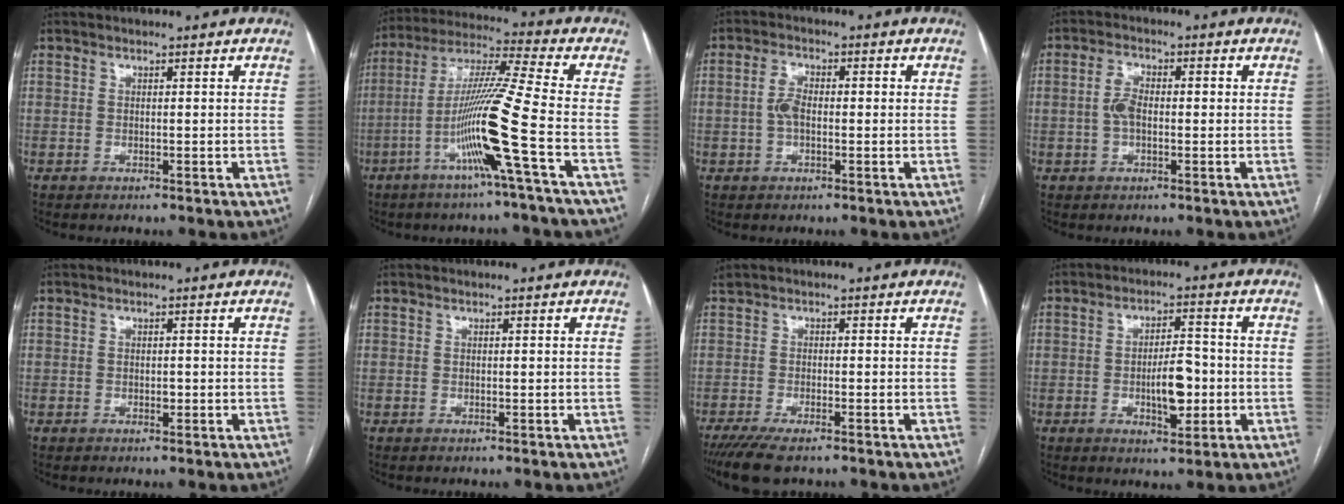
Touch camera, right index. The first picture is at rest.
{"total": 13.9, "force": [-5.0, -2.4, 12.8], "torque": [-0.246, -0.007, -0.102]}
{"total": 3.8, "force": [-0.1, 1.9, 3.2], "torque": [-0.073, 0.017, -0.005]}
{"total": 4.0, "force": [-0.1, 2.1, 3.5], "torque": [-0.078, 0.017, -0.004]}
{"total": 0.7, "force": [-0.1, 0.5, 0.5], "torque": [-0.007, 0.001, -0.003]}
{"total": 0.0}
{"total": 6.0, "force": [-4.3, 1.5, 3.8], "torque": [-0.064, -0.016, -0.070]}
{"total": 7.0, "force": [-1.4, 2.6, 6.4], "torque": [-0.106, 0.005, -0.018]}